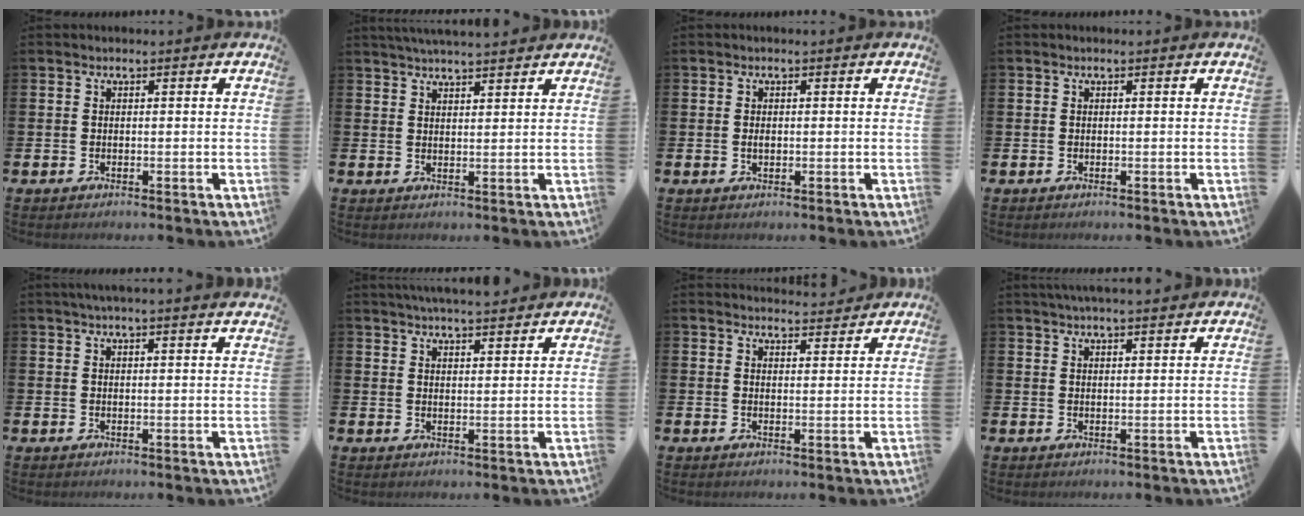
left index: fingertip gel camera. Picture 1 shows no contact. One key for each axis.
{"total": 3.6, "fx": 3.5, "fy": 0.0, "fz": 0.7, "tx": -0.017, "ty": -0.012, "tz": 0.064}
{"total": 0.9, "fx": 0.0, "fy": 0.5, "fz": 0.7, "tx": -0.010, "ty": 0.002, "tz": -0.002}
{"total": 0.0}
{"total": 2.3, "fx": 2.2, "fy": -0.5, "fz": 0.5, "tx": -0.012, "ty": -0.006, "tz": 0.040}
{"total": 4.4, "fx": 4.3, "fy": 0.1, "fz": 0.8, "tx": -0.021, "ty": -0.019, "tz": 0.079}
{"total": 3.1, "fx": 3.1, "fy": 0.2, "fz": -0.1, "tx": 0.000, "ty": -0.020, "tz": 0.056}
{"total": 3.0, "fx": 2.8, "fy": 0.1, "fz": 1.0, "tx": -0.011, "ty": -0.011, "tz": 0.049}